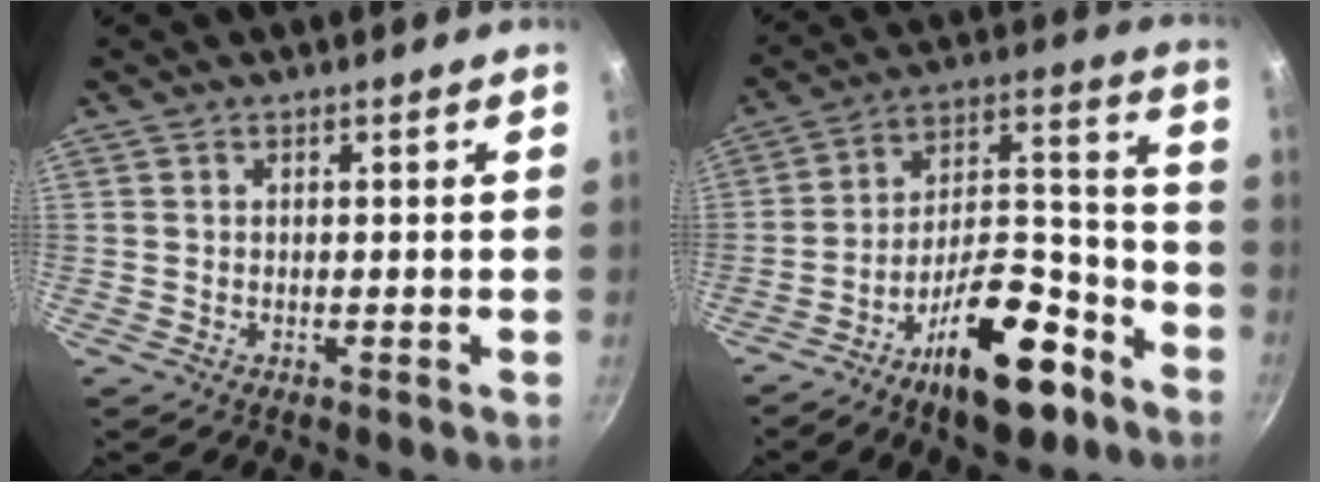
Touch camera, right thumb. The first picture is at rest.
{"total": 20.0, "force": [-11.7, 8.7, 13.7], "torque": [-0.174, 0.099, -0.184]}